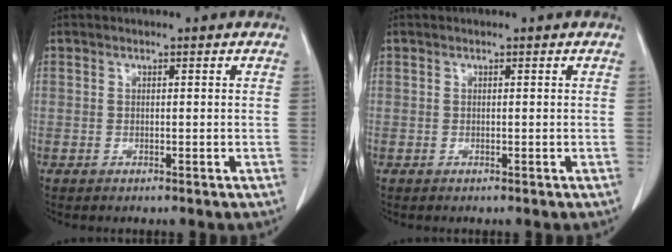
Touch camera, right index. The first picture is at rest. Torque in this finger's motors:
{"motor_torque": [0.01, -0.01, 0.00, 0.00]}